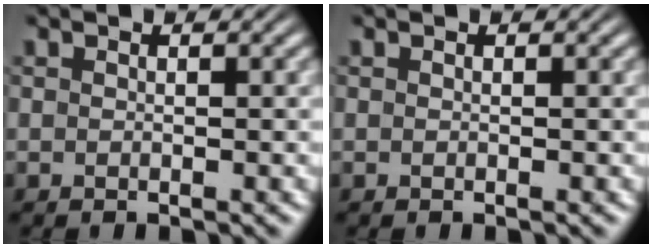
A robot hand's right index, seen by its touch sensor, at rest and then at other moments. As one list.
[{"total": 0.0}]